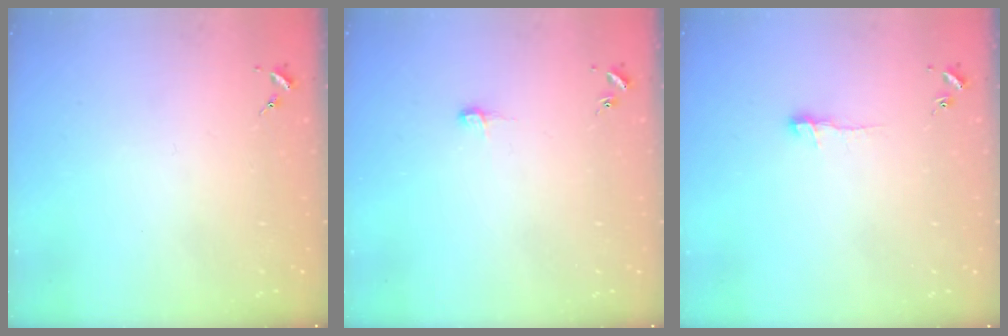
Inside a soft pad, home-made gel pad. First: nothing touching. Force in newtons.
{"total": 4.1, "press": 4.1, "slide": 0.4}
{"total": 5.1, "press": 5.0, "slide": 0.5}